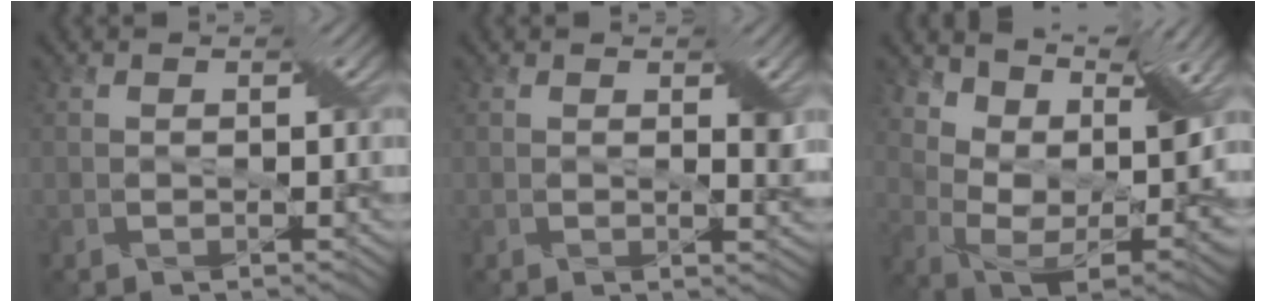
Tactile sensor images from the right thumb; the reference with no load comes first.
{"total": 1.5, "force": [0.6, 0.4, 1.3], "torque": [-0.018, -0.002, 0.011]}
{"total": 12.9, "force": [9.0, 4.9, 7.9], "torque": [-0.170, 0.004, 0.140]}